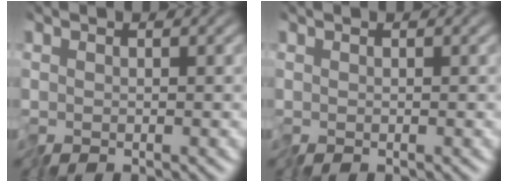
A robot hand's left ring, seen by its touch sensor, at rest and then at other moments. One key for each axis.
{"total": 0.0}